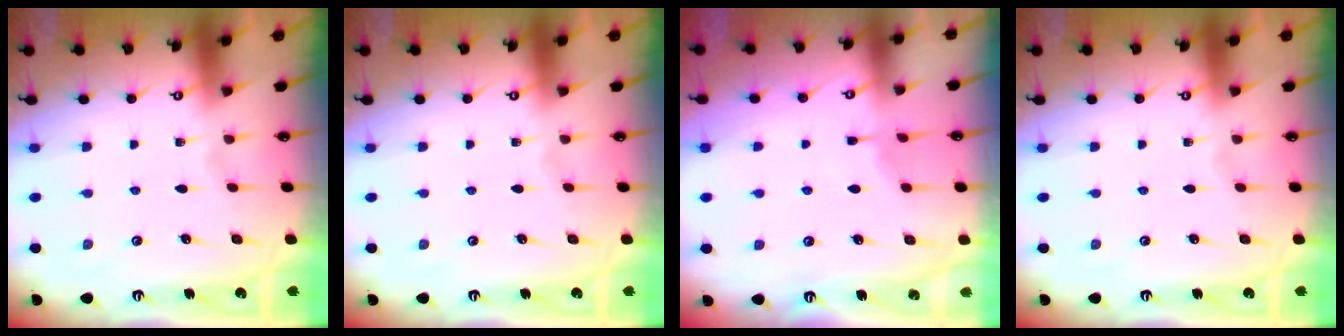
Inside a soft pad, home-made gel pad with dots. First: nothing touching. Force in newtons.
{"total": 0.0}
{"total": 3.0, "press": 2.9, "slide": 0.5}
{"total": 0.0}